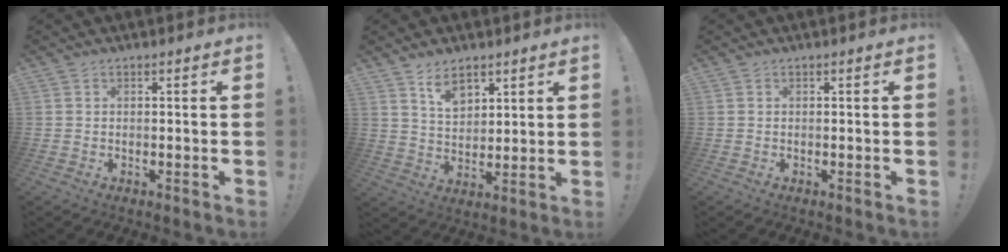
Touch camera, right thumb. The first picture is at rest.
{"total": 7.7, "force": [5.5, 4.2, 3.3], "torque": [-0.045, -0.033, 0.102]}
{"total": 0.0}